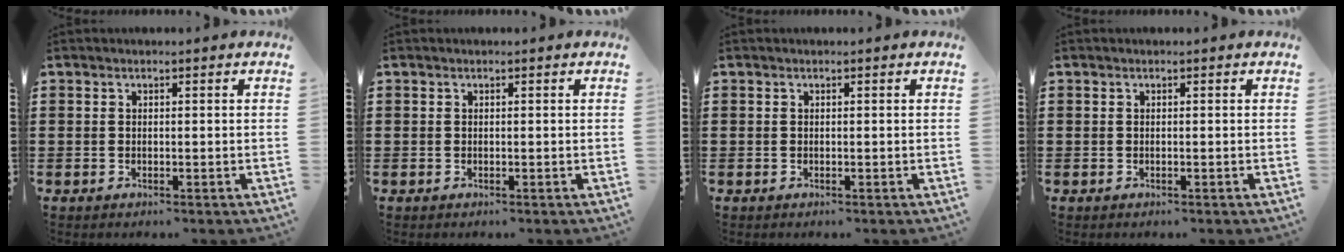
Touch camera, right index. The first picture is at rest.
{"total": 0.0}
{"total": 0.0}
{"total": 0.0}